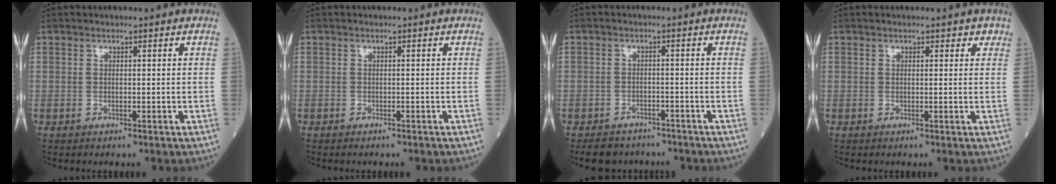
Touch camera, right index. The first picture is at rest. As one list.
[{"total": 1.2, "force": [-1.1, 0.1, 0.5], "torque": [-0.006, -0.002, -0.013]}, {"total": 6.0, "force": [-5.1, 3.1, 0.8], "torque": [0.000, 0.007, -0.074]}, {"total": 1.4, "force": [0.9, 1.0, 0.4], "torque": [0.008, -0.003, 0.005]}]